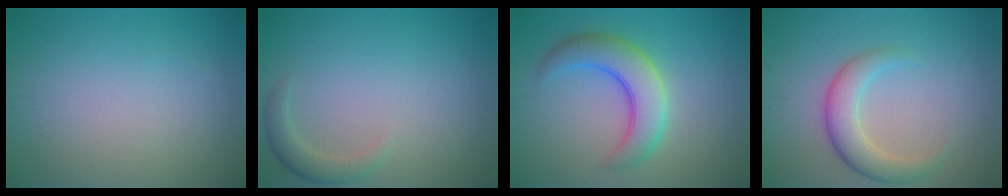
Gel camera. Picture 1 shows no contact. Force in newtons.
{"total": 1.9, "press": 1.9, "slide": 0.3}
{"total": 5.4, "press": 5.4, "slide": 0.2}
{"total": 3.7, "press": 3.7, "slide": 0.1}